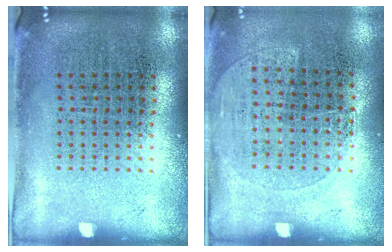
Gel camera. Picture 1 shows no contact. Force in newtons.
{"total": 1.2, "press": 1.0, "slide": 0.7}